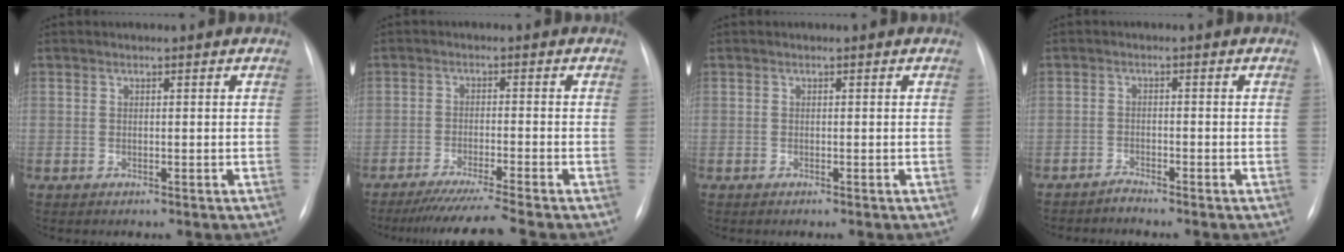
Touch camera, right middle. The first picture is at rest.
{"total": 9.0, "force": [-7.8, -2.1, 4.0], "torque": [-0.048, -0.034, -0.127]}
{"total": 0.0}
{"total": 1.4, "force": [-1.4, -0.2, -0.2], "torque": [0.008, -0.004, -0.025]}